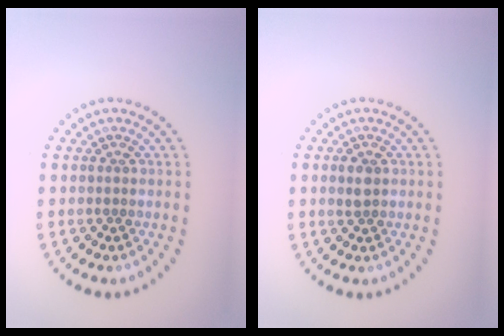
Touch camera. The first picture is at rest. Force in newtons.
{"total": 1.4, "press": 1.4, "slide": 0.2}